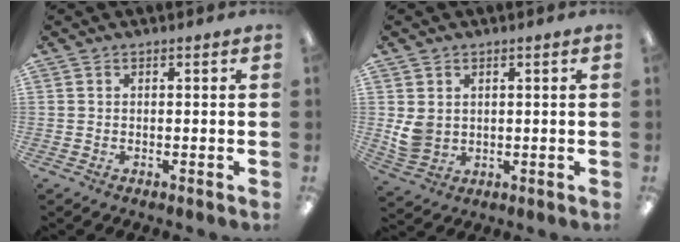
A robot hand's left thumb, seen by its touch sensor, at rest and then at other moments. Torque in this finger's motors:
{"motor_torque": [0.64, 0.95, 0.56, -0.80, 0.01]}